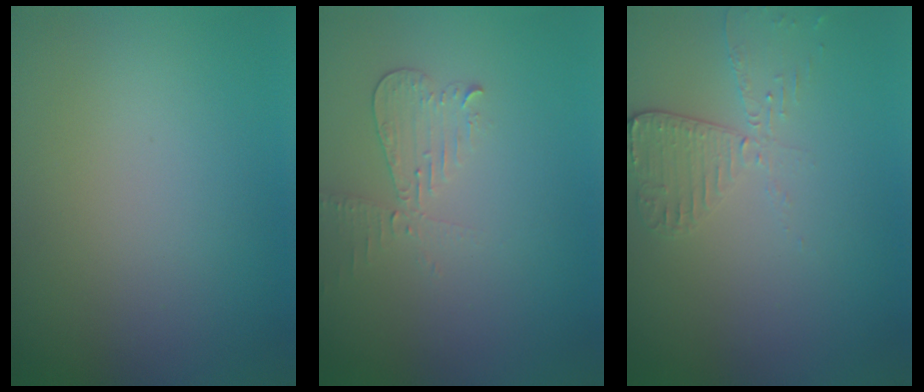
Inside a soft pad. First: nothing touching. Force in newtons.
{"total": 2.1, "press": 2.1, "slide": 0.1}
{"total": 2.5, "press": 2.3, "slide": 1.0}